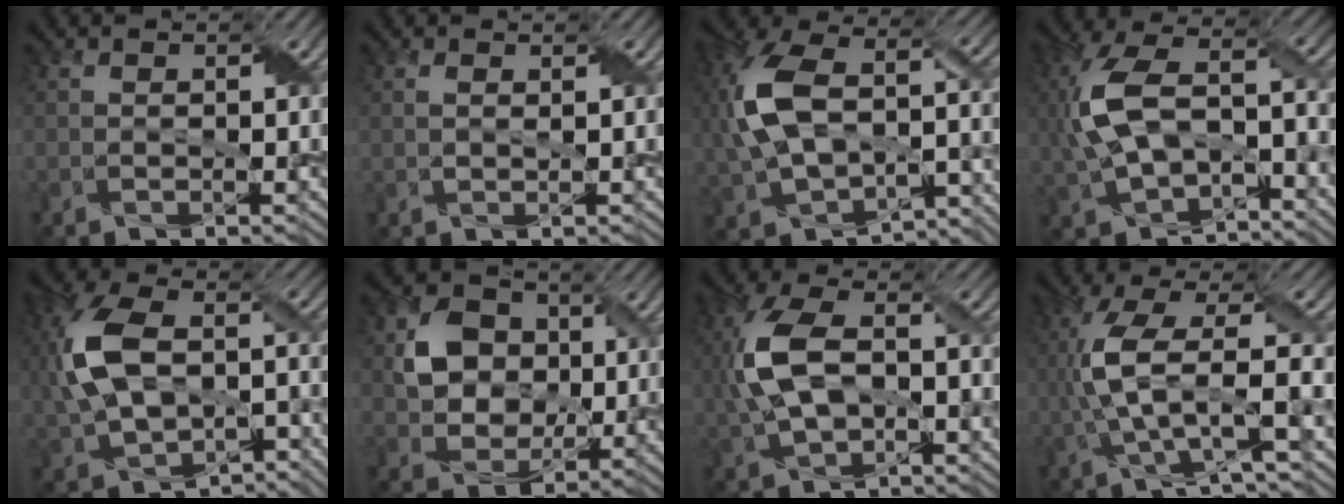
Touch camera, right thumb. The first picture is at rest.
{"total": 0.5, "force": [0.5, 0.0, 0.1], "torque": [-0.005, 0.002, 0.009]}
{"total": 15.7, "force": [-1.3, 9.7, 12.3], "torque": [-0.281, -0.011, -0.014]}
{"total": 12.6, "force": [-1.4, 6.7, 10.6], "torque": [-0.238, 0.003, -0.032]}
{"total": 14.0, "force": [-1.3, 8.6, 11.0], "torque": [-0.249, -0.004, -0.026]}
{"total": 6.7, "force": [1.3, 5.9, 3.0], "torque": [-0.070, 0.003, 0.018]}
{"total": 10.0, "force": [-0.3, 5.4, 8.4], "torque": [-0.208, 0.009, -0.005]}
{"total": 10.3, "force": [-0.4, 3.7, 9.7], "torque": [-0.205, 0.007, -0.010]}